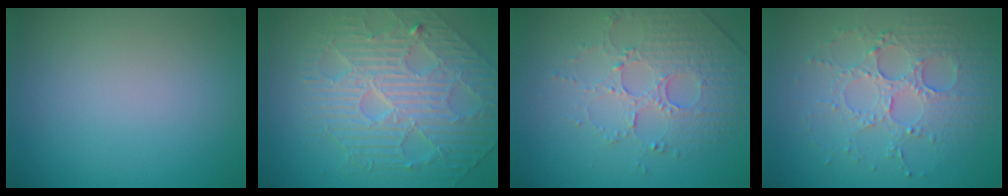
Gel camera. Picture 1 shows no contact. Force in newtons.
{"total": 5.9, "press": 5.2, "slide": 2.6}
{"total": 5.0, "press": 3.5, "slide": 3.6}
{"total": 4.0, "press": 3.7, "slide": 1.4}